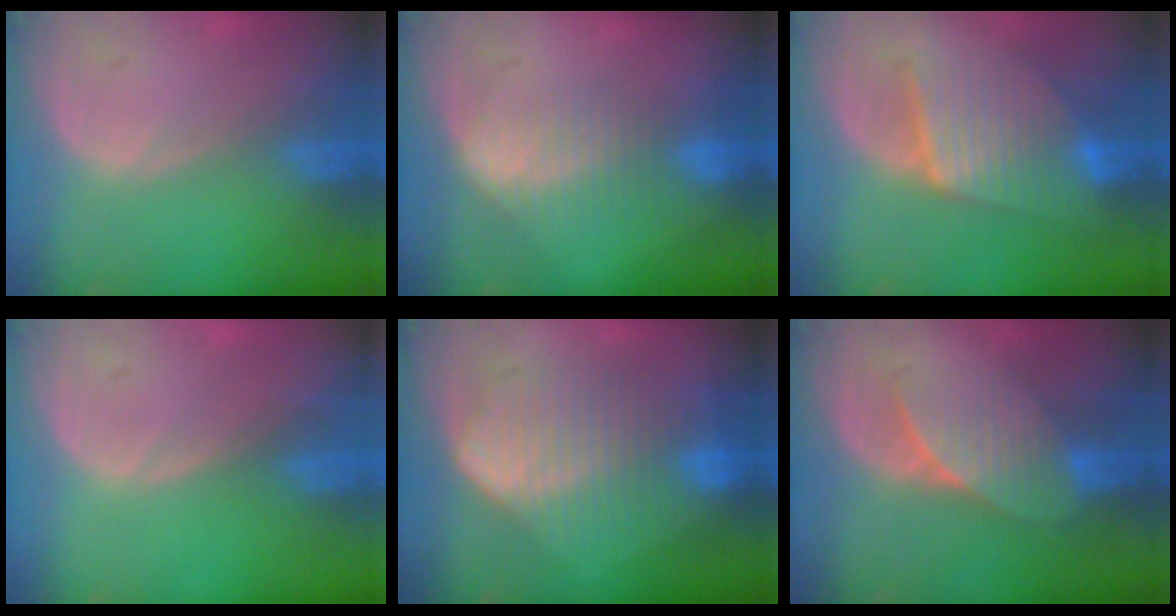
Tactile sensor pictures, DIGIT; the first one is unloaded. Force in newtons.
{"total": 7.3, "press": 6.2, "slide": 3.8}
{"total": 8.9, "press": 8.9, "slide": 0.5}
{"total": 0.0}
{"total": 10.3, "press": 10.3, "slide": 0.4}
{"total": 7.0, "press": 6.6, "slide": 2.3}